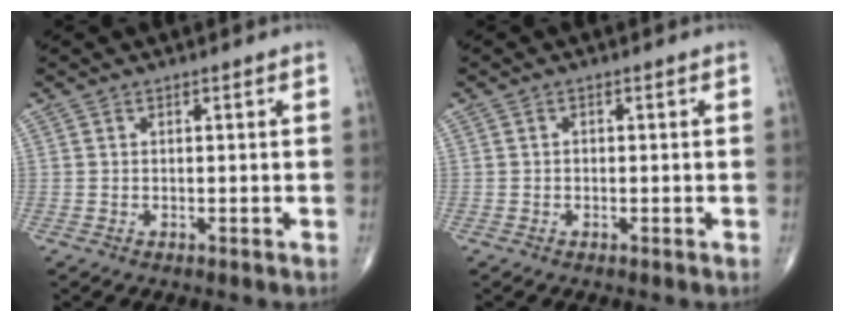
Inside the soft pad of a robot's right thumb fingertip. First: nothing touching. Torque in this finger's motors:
{"motor_torque": [-0.24, 0.04, -0.02, 0.08, -0.03]}